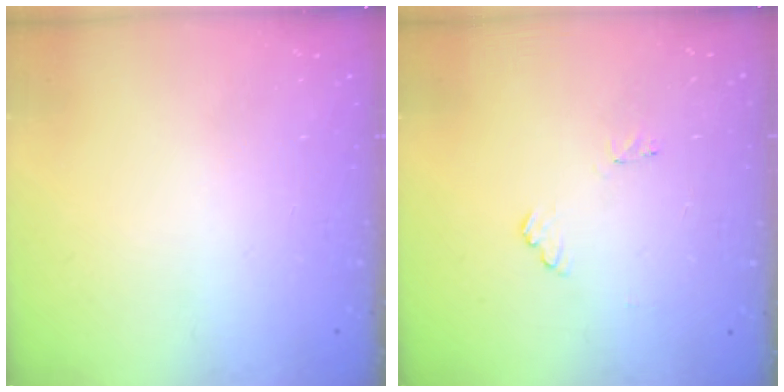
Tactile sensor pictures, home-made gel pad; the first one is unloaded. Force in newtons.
{"total": 6.9, "press": 6.9, "slide": 0.5}